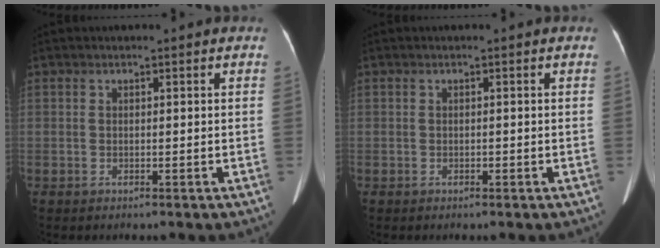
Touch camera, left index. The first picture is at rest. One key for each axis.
{"total": 0.0}